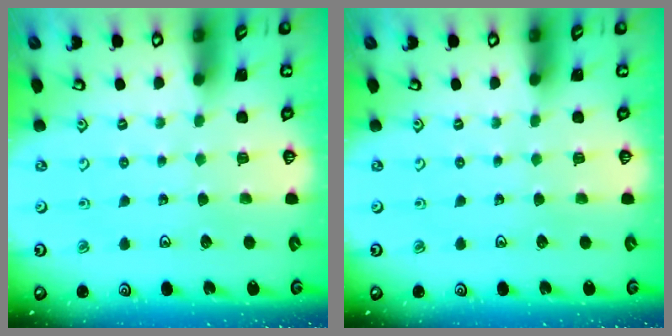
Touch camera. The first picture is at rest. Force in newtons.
{"total": 0.0}